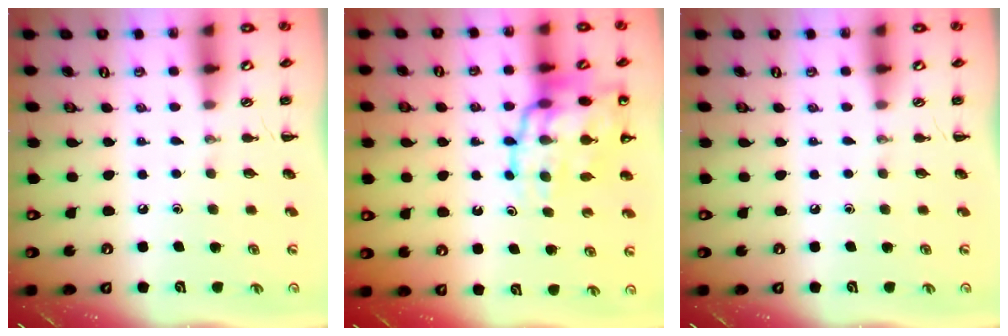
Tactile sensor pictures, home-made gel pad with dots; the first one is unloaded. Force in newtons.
{"total": 21.4, "press": 21.0, "slide": 4.0}
{"total": 0.0}